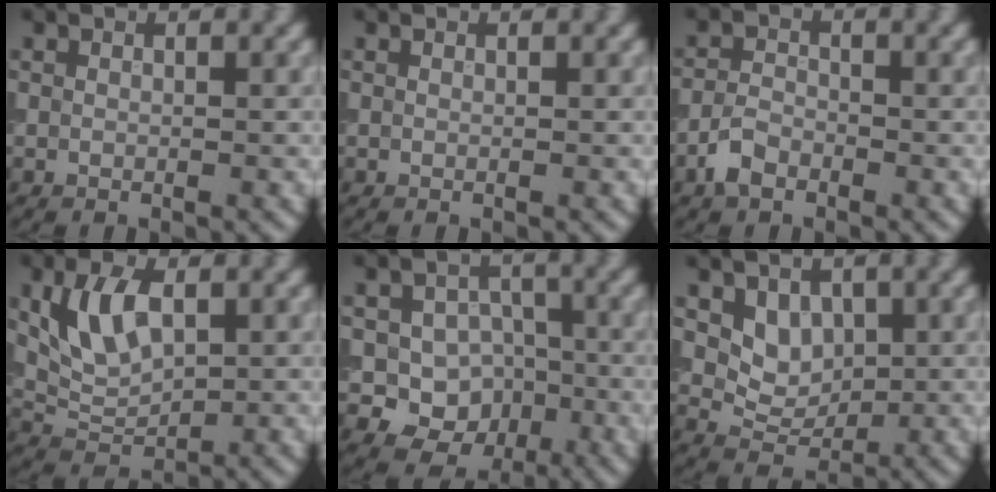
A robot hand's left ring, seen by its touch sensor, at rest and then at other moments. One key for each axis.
{"total": 0.0}
{"total": 2.3, "fx": -1.5, "fy": 1.3, "fz": 1.2, "tx": -0.024, "ty": 0.006, "tz": -0.037}
{"total": 4.9, "fx": 1.4, "fy": 2.7, "fz": 3.9, "tx": -0.079, "ty": 0.005, "tz": 0.029}
{"total": 8.6, "fx": -2.0, "fy": 7.7, "fz": 3.1, "tx": -0.022, "ty": 0.016, "tz": -0.056}
{"total": 3.1, "fx": 1.0, "fy": 2.4, "fz": 1.6, "tx": -0.025, "ty": -0.007, "tz": 0.019}